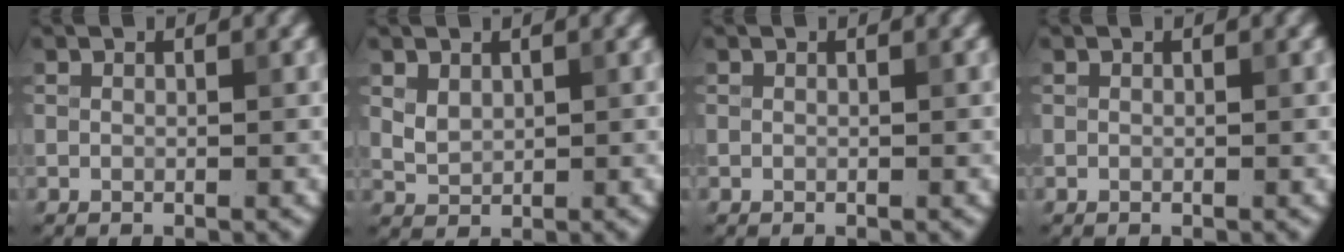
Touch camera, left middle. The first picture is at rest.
{"total": 1.6, "force": [0.7, 1.1, 0.9], "torque": [-0.021, 0.000, 0.023]}
{"total": 0.0}
{"total": 0.0}